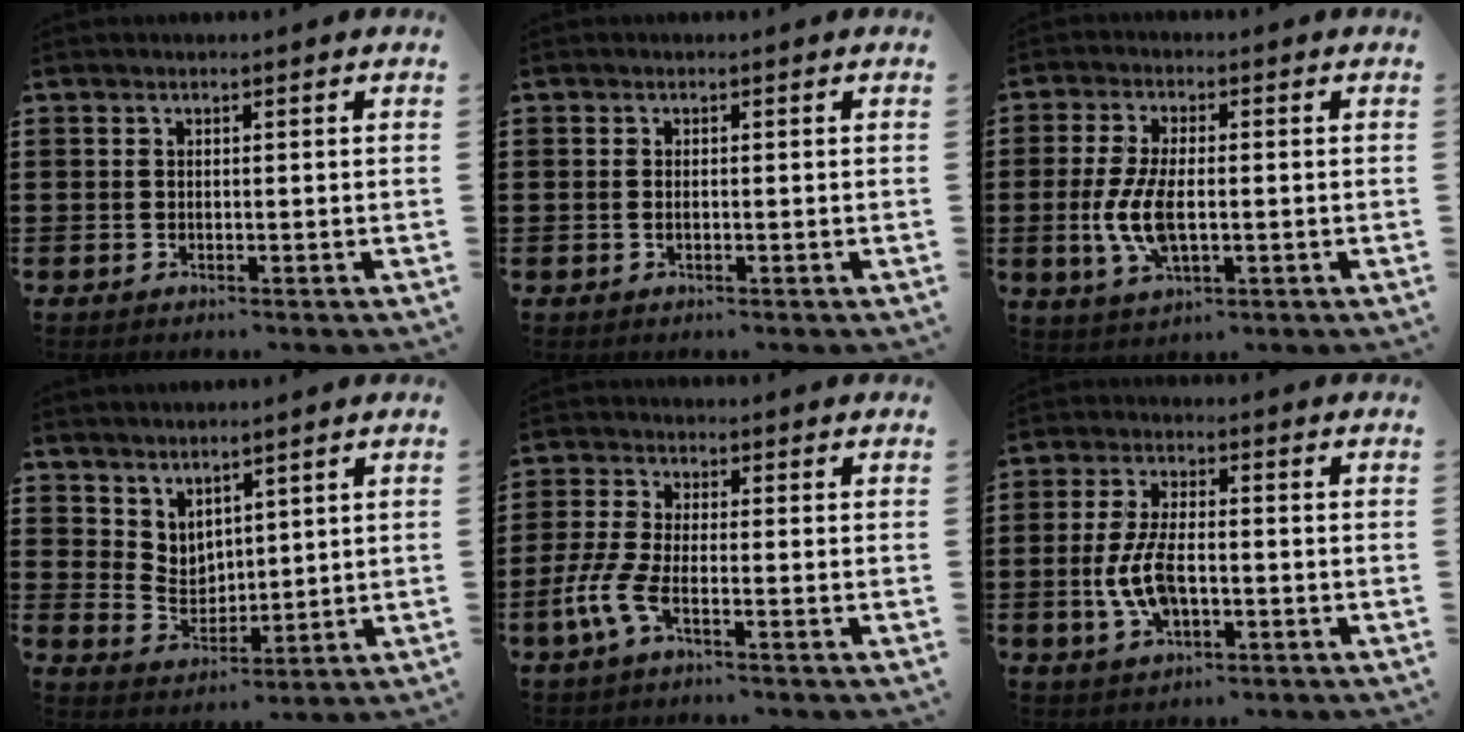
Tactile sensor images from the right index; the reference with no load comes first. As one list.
[{"total": 0.7, "force": [0.0, 0.3, 0.7], "torque": [-0.015, 0.000, -0.001]}, {"total": 7.5, "force": [-0.9, 3.4, 6.7], "torque": [-0.151, -0.006, -0.021]}, {"total": 4.1, "force": [3.7, 1.9, 0.0], "torque": [-0.015, -0.009, 0.072]}, {"total": 5.3, "force": [-2.5, 1.5, 4.4], "torque": [-0.116, -0.015, -0.054]}, {"total": 7.7, "force": [-1.4, 3.7, 6.6], "torque": [-0.150, -0.001, -0.031]}]